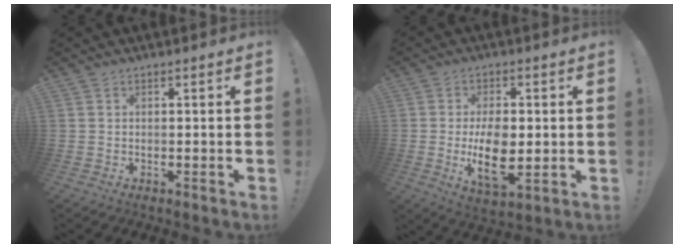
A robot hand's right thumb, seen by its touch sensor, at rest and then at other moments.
{"total": 12.0, "force": [-0.9, 6.3, 10.2], "torque": [-0.174, -0.009, -0.016]}